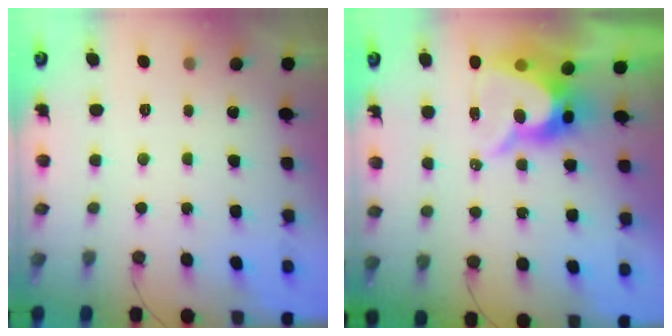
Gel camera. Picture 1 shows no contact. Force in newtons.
{"total": 10.7, "press": 10.6, "slide": 0.7}